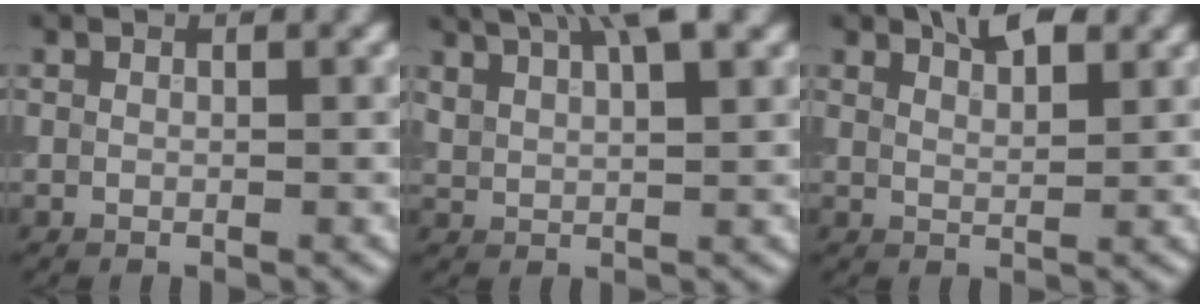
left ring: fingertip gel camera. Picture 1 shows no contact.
{"total": 6.2, "force": [4.2, 1.7, 4.2], "torque": [-0.066, 0.025, 0.060]}
{"total": 2.3, "force": [2.0, 0.5, 1.0], "torque": [-0.011, 0.005, 0.034]}